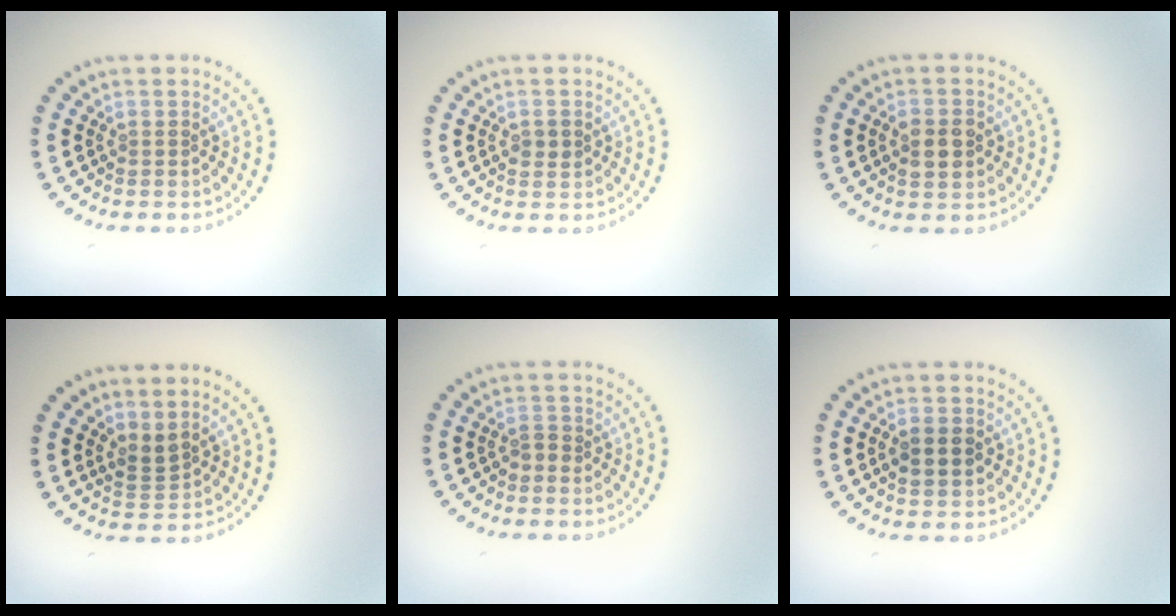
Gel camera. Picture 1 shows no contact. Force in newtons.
{"total": 1.2, "press": 1.2, "slide": 0.1}
{"total": 3.0, "press": 3.0, "slide": 0.2}
{"total": 1.7, "press": 1.2, "slide": 1.2}
{"total": 1.2, "press": 1.1, "slide": 0.5}
{"total": 2.5, "press": 2.5, "slide": 0.1}